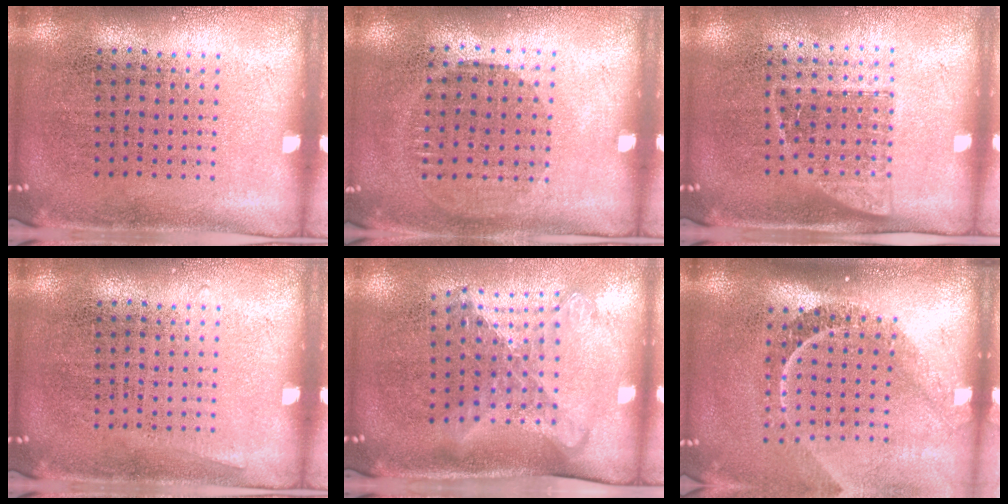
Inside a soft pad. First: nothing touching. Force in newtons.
{"total": 0.9, "press": 0.8, "slide": 0.4}
{"total": 1.3, "press": 1.1, "slide": 0.7}
{"total": 0.5, "press": 0.5, "slide": 0.1}
{"total": 1.7, "press": 1.4, "slide": 1.1}
{"total": 2.3, "press": 1.6, "slide": 1.7}